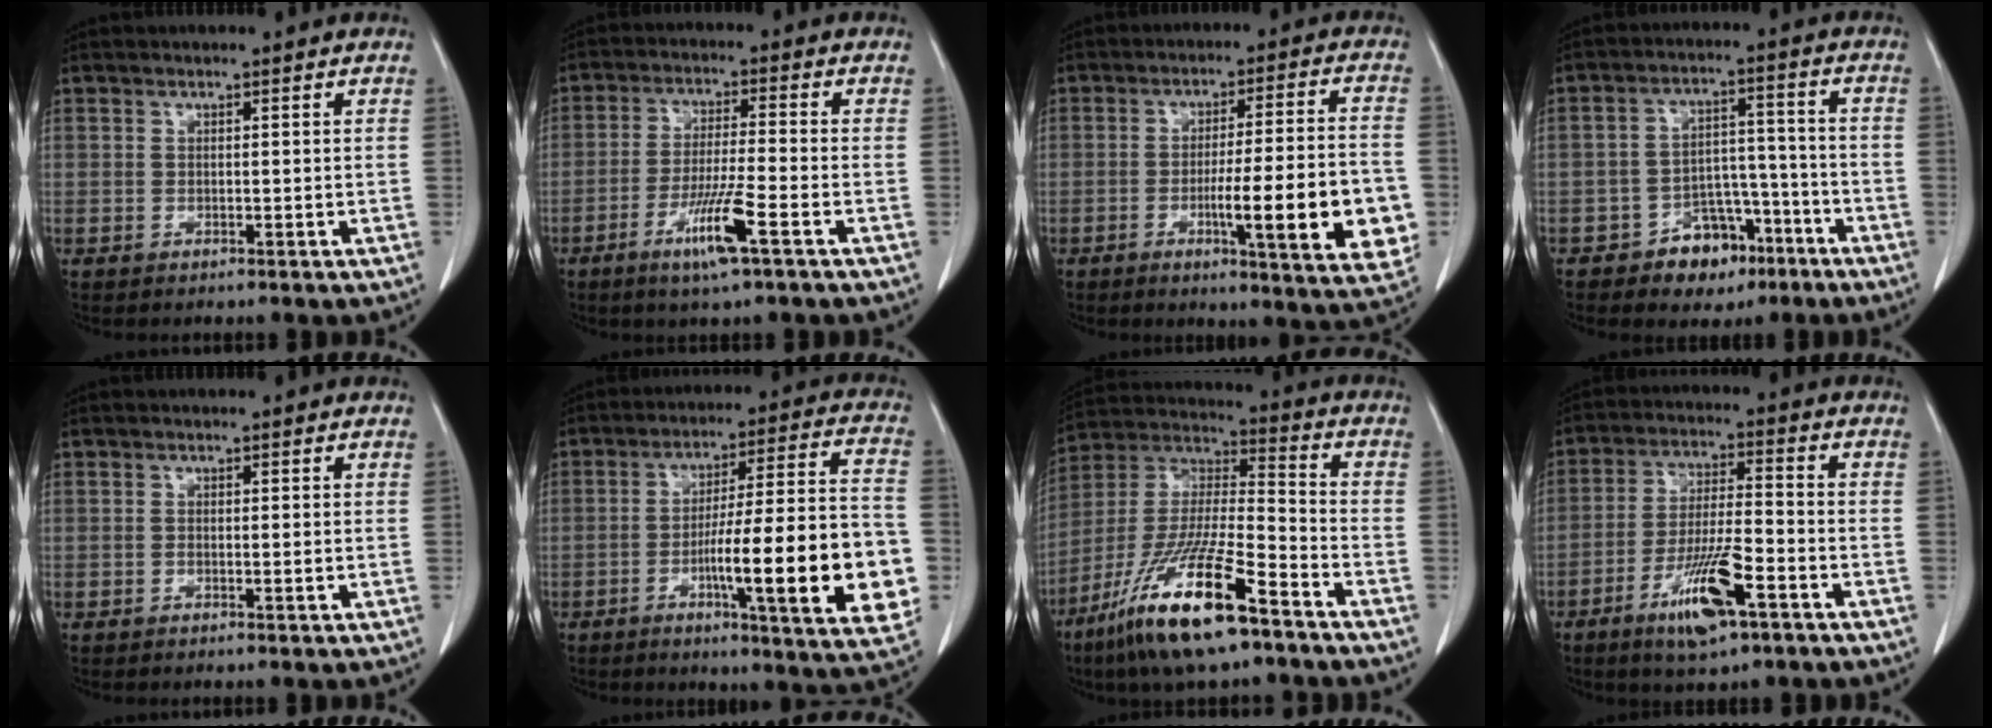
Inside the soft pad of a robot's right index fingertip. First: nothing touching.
{"total": 8.4, "force": [-4.2, -0.2, 7.2], "torque": [-0.140, -0.016, -0.077]}
{"total": 16.2, "force": [-4.3, 1.4, 15.6], "torque": [-0.182, -0.003, -0.054]}
{"total": 8.1, "force": [-5.1, 4.9, 4.0], "torque": [-0.054, 0.025, -0.076]}
{"total": 1.1, "force": [-0.2, 0.2, 1.0], "torque": [-0.017, -0.001, -0.002]}
{"total": 21.6, "force": [-5.5, 1.8, 20.9], "torque": [-0.253, 0.007, -0.074]}
{"total": 19.2, "force": [-11.8, 2.6, 14.9], "torque": [-0.322, -0.042, -0.222]}
{"total": 11.0, "force": [-5.9, 1.9, 9.1], "torque": [-0.175, -0.011, -0.102]}